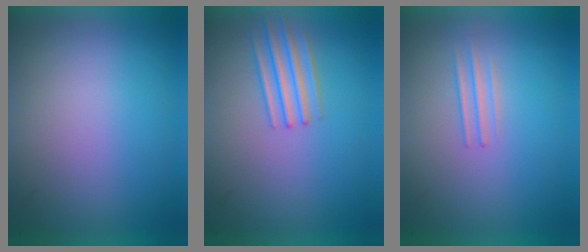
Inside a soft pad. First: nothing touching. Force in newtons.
{"total": 2.1}
{"total": 1.4}